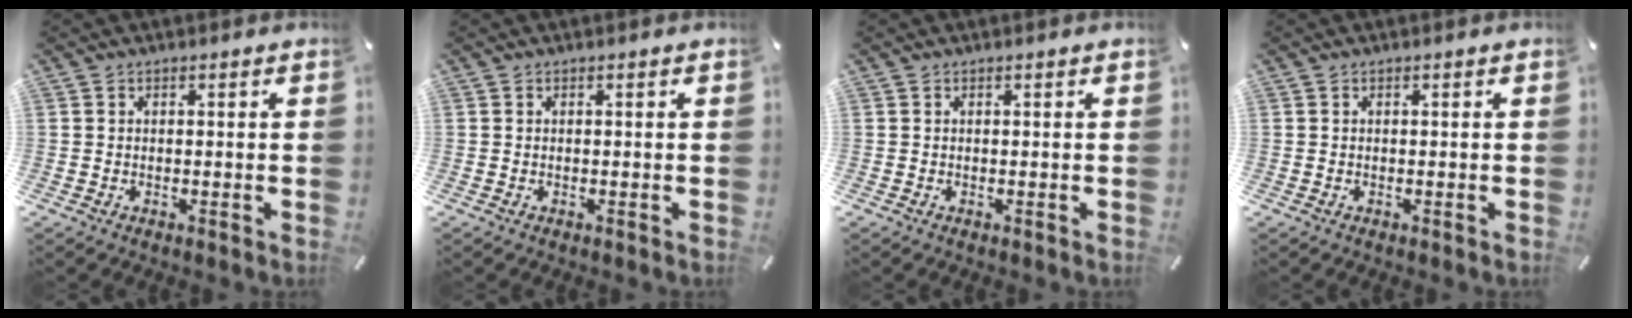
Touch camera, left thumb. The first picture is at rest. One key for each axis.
{"total": 0.0}
{"total": 0.0}
{"total": 0.0}